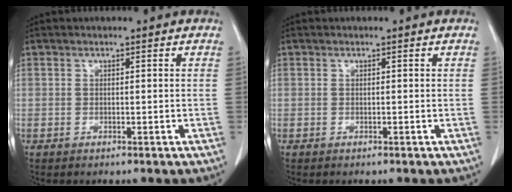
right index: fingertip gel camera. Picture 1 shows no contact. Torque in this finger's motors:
{"motor_torque": [0.00, 0.00, 0.00, 0.01]}